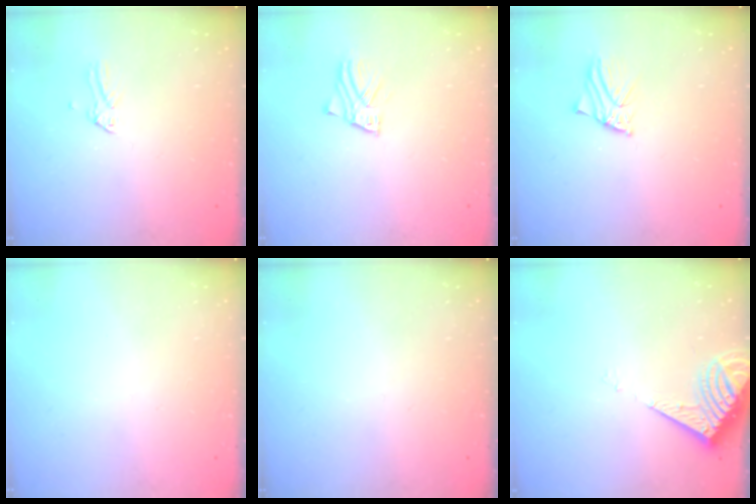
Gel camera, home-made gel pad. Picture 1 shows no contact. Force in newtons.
{"total": 2.7, "press": 2.7, "slide": 0.1}
{"total": 2.4, "press": 2.4, "slide": 0.2}
{"total": 0.0}
{"total": 0.0}
{"total": 7.5, "press": 7.4, "slide": 0.9}